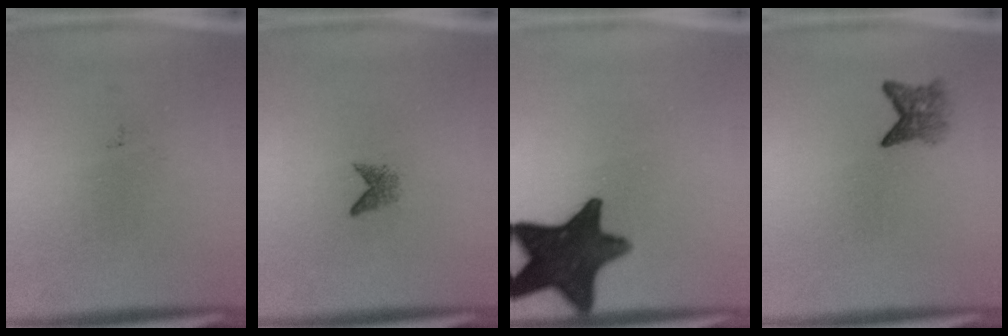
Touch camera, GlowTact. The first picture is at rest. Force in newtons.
{"total": 1.3}
{"total": 15.0}
{"total": 3.0}